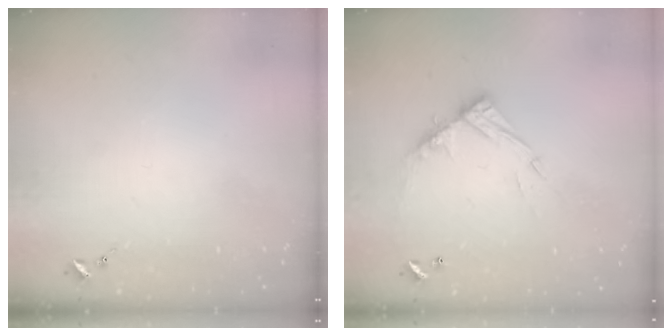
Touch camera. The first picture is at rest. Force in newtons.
{"total": 12.8, "press": 12.8, "slide": 1.0}